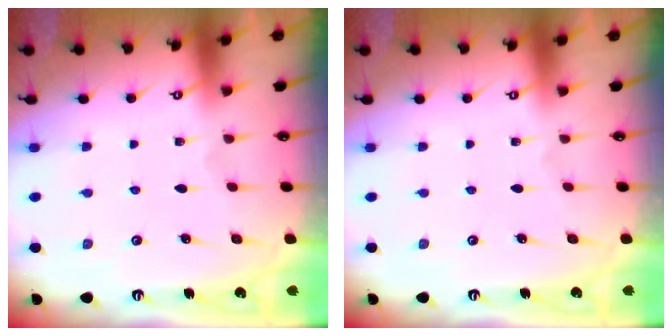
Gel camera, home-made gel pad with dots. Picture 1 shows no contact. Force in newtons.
{"total": 0.0}